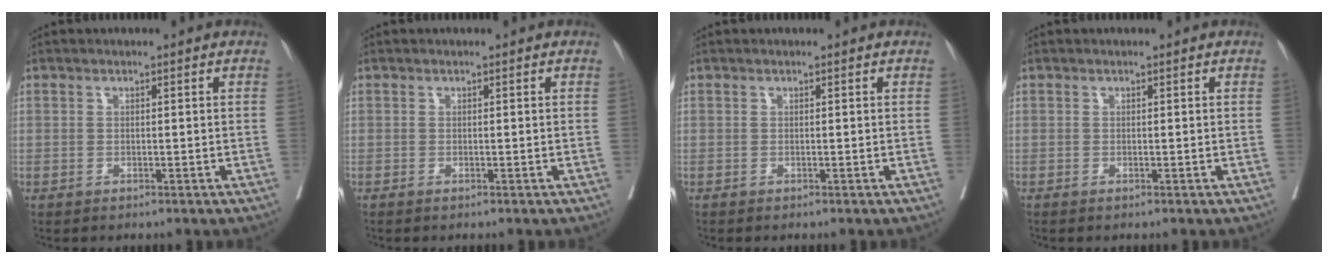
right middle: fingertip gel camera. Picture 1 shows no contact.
{"total": 0.0}
{"total": 0.0}
{"total": 0.0}